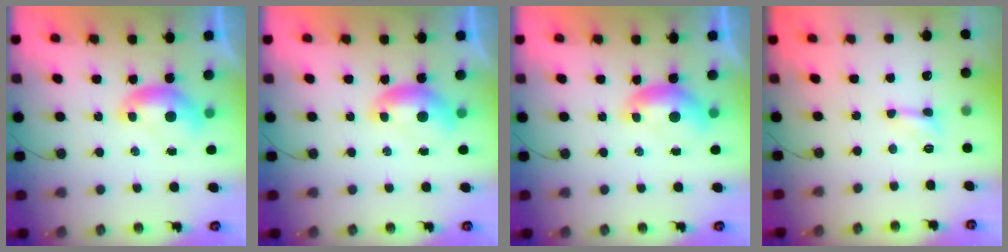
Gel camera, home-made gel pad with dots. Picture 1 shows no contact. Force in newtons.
{"total": 0.0}
{"total": 0.0}
{"total": 2.5, "press": 2.4, "slide": 0.6}